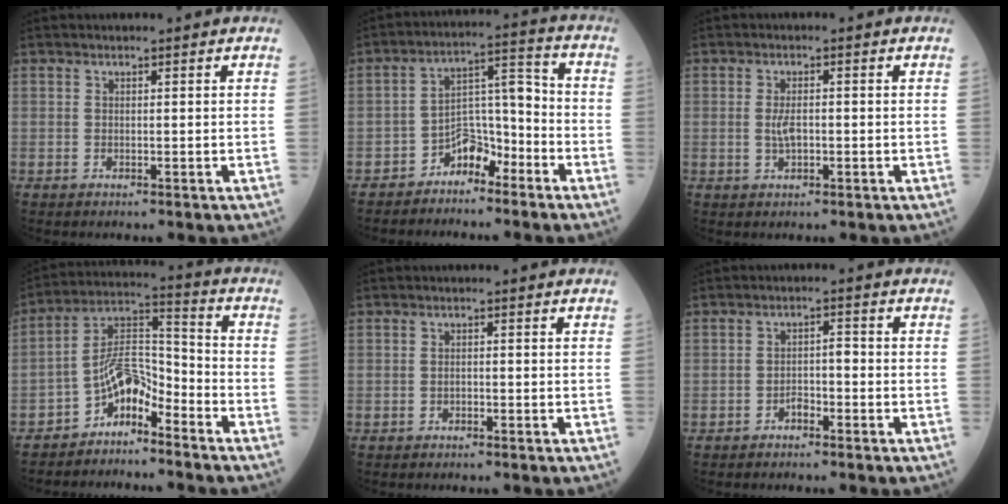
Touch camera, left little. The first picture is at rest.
{"total": 6.7, "force": [-4.8, 3.5, 3.1], "torque": [-0.049, 0.033, -0.086]}
{"total": 2.4, "force": [-0.3, 1.0, 2.2], "torque": [-0.050, 0.000, -0.005]}
{"total": 6.9, "force": [-5.0, 2.7, 3.8], "torque": [-0.076, 0.030, -0.100]}
{"total": 0.6, "force": [-0.4, 0.3, 0.3], "torque": [-0.006, 0.001, -0.007]}
{"total": 2.2, "force": [-1.5, 1.0, 1.2], "torque": [-0.017, 0.008, -0.028]}